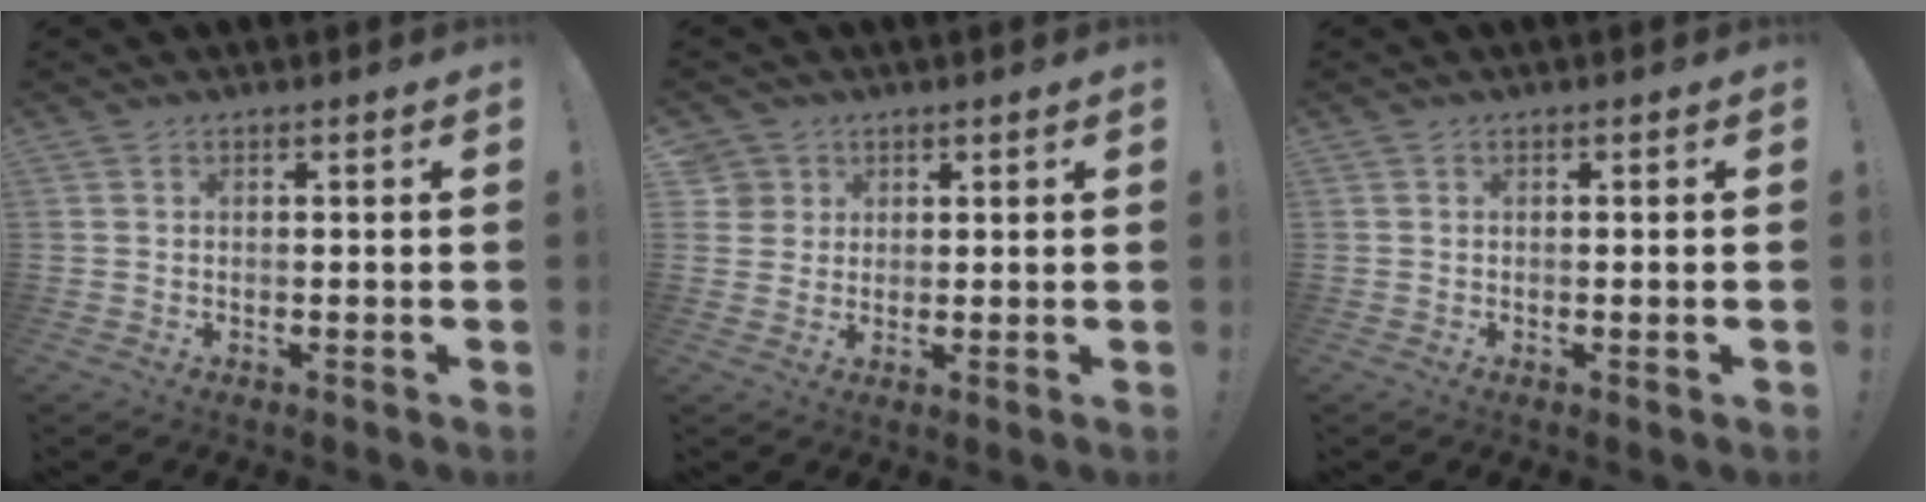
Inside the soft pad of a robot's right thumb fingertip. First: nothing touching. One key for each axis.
{"total": 4.3, "fx": 1.8, "fy": 3.9, "fz": 0.4, "tx": -0.010, "ty": -0.006, "tz": 0.035}
{"total": 1.3, "fx": -0.1, "fy": -0.4, "fz": 1.3, "tx": -0.024, "ty": -0.002, "tz": -0.001}